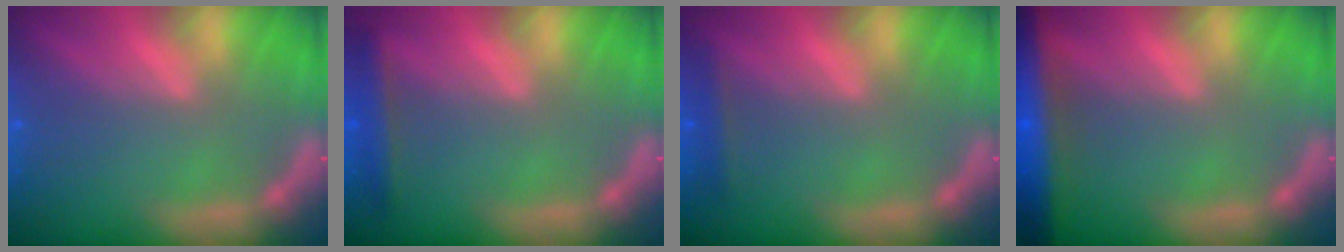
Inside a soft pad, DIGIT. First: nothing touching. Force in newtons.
{"total": 2.4}
{"total": 1.4}
{"total": 10.0}